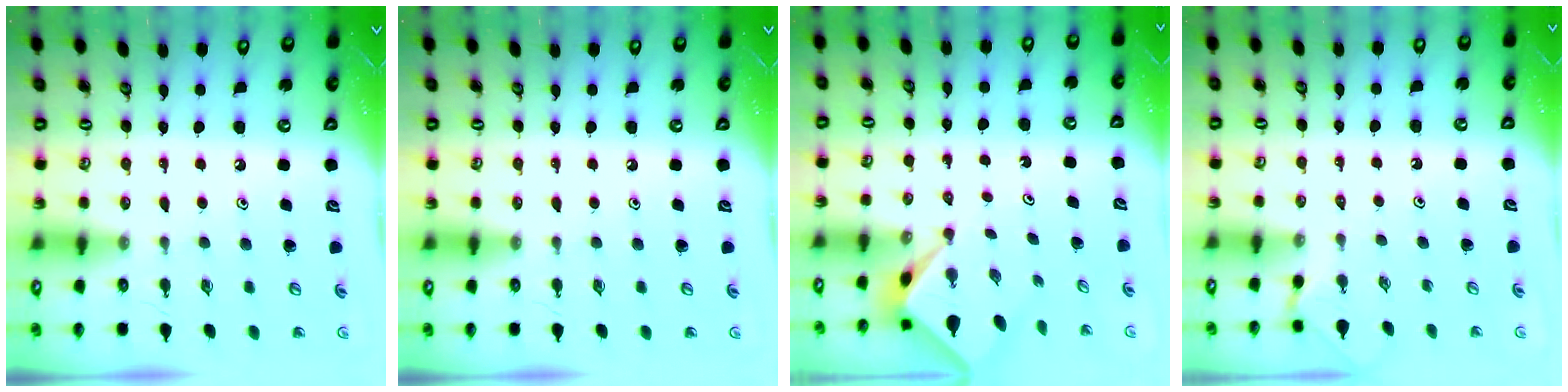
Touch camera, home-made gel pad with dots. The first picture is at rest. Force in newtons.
{"total": 0.0}
{"total": 2.3, "press": 2.3, "slide": 0.2}
{"total": 1.4, "press": 1.4, "slide": 0.2}